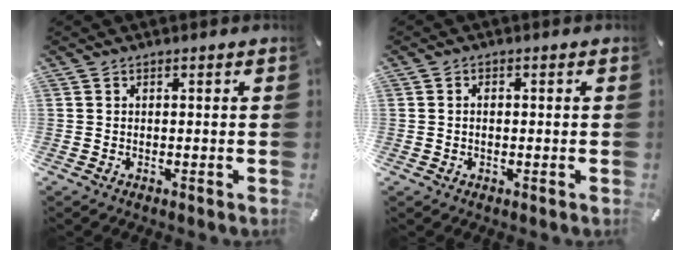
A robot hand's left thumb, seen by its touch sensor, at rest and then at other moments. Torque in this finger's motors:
{"motor_torque": [-0.20, -0.48, -0.20, -0.20, -0.07]}